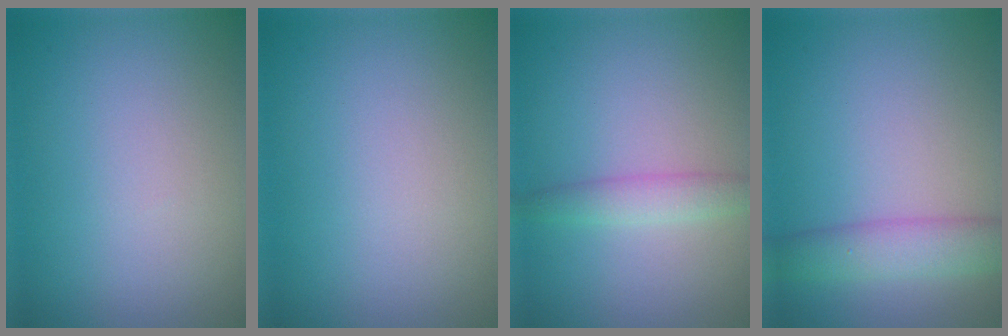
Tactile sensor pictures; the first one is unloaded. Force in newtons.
{"total": 0.0}
{"total": 2.0, "press": 2.0, "slide": 0.2}
{"total": 3.7, "press": 3.7, "slide": 0.1}